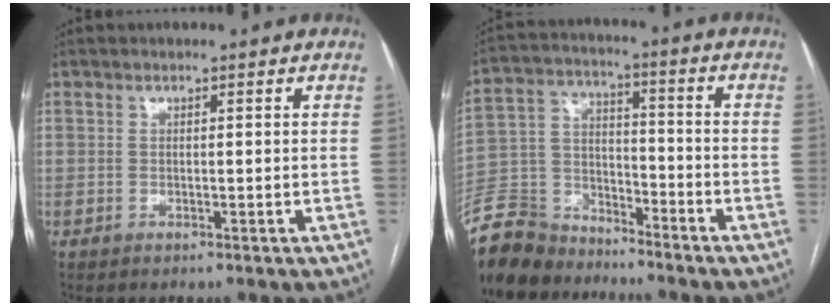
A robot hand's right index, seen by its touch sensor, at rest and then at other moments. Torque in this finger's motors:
{"motor_torque": [0.81, -1.33, -0.39, -0.21]}